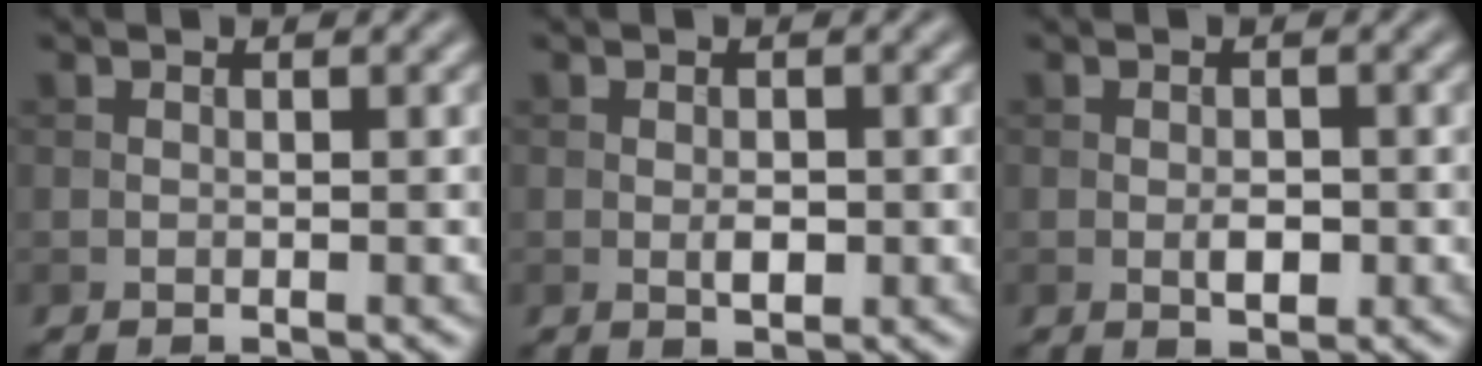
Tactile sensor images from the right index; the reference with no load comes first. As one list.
[{"total": 1.5, "force": [-0.2, 0.8, 1.2], "torque": [-0.020, -0.001, -0.004]}, {"total": 1.8, "force": [-0.4, 1.0, 1.5], "torque": [-0.023, 0.000, -0.008]}]